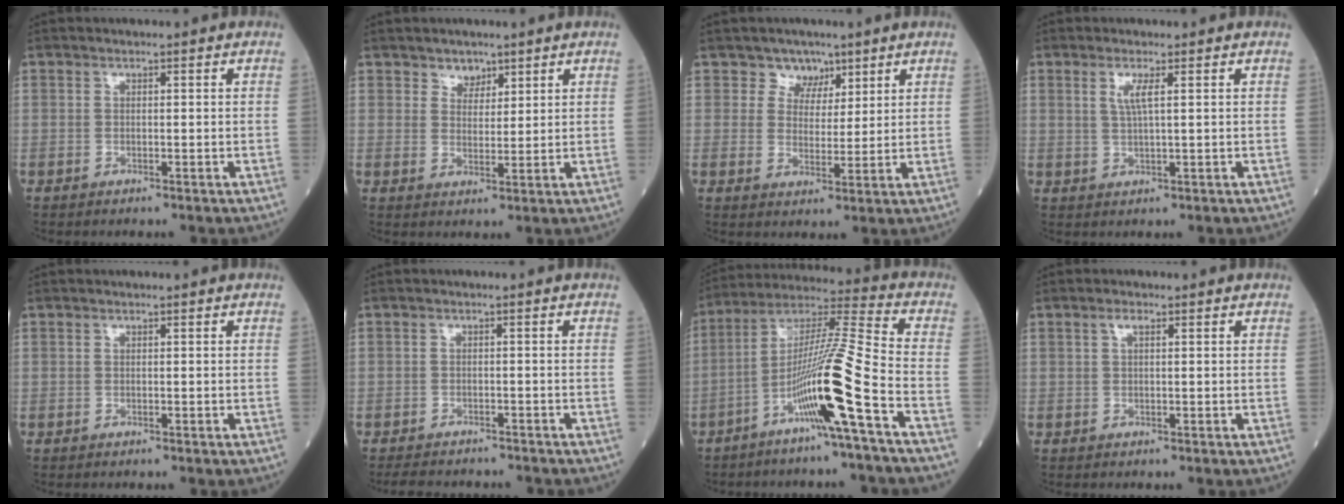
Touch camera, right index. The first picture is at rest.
{"total": 2.9, "force": [2.2, 1.9, 0.7], "torque": [-0.007, -0.002, 0.036]}
{"total": 4.2, "force": [2.9, 3.1, 0.2], "torque": [0.003, 0.000, 0.046]}
{"total": 2.7, "force": [1.0, 0.0, 2.5], "torque": [-0.056, -0.003, 0.020]}
{"total": 0.0}
{"total": 6.9, "force": [-6.3, 2.3, 1.8], "torque": [-0.025, -0.004, -0.086]}
{"total": 13.9, "force": [-5.9, -1.9, 12.5], "torque": [-0.235, -0.001, -0.114]}
{"total": 1.2, "force": [0.5, 0.4, 1.0], "torque": [-0.022, 0.007, 0.009]}